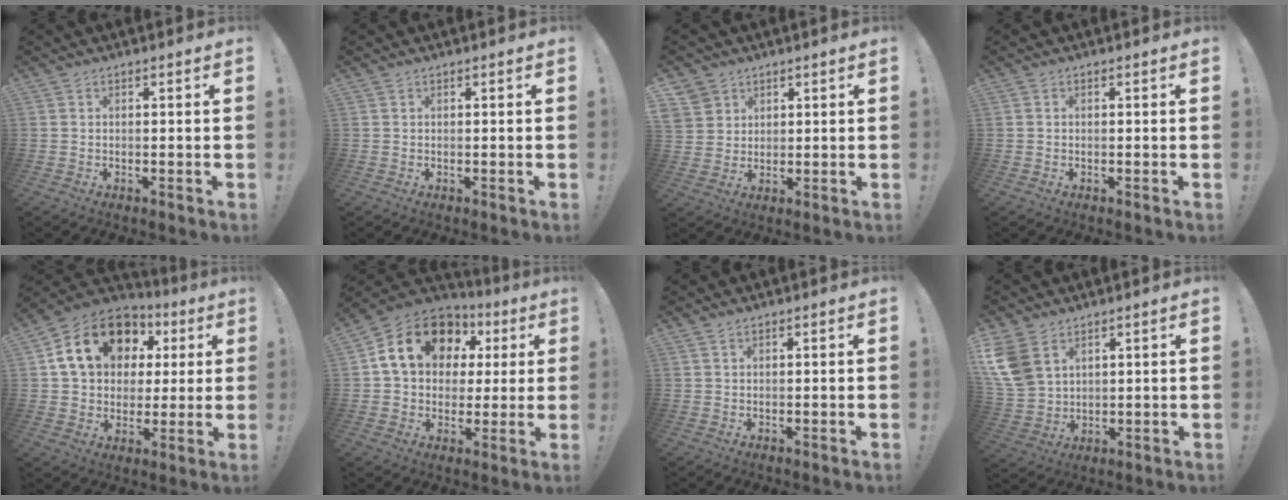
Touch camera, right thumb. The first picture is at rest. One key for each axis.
{"total": 0.0}
{"total": 4.4, "fx": 2.8, "fy": 3.4, "fz": 0.2, "tx": -0.011, "ty": -0.018, "tz": 0.056}
{"total": 0.0}
{"total": 19.1, "fx": 7.0, "fy": 14.3, "fz": 10.5, "tx": -0.171, "ty": -0.007, "tz": 0.145}
{"total": 17.9, "fx": 6.6, "fy": 13.3, "fz": 9.9, "tx": -0.159, "ty": -0.014, "tz": 0.132}
{"total": 0.8, "fx": 0.6, "fy": 0.2, "fz": 0.5, "tx": -0.018, "ty": 0.003, "tz": 0.013}
{"total": 10.2, "fx": 5.4, "fy": 6.6, "fz": 5.6, "tx": -0.126, "ty": -0.021, "tz": 0.111}